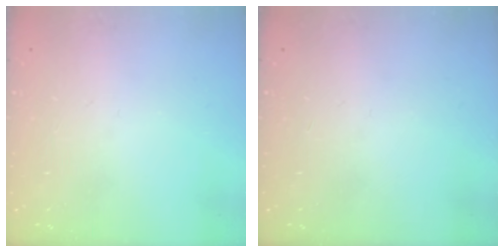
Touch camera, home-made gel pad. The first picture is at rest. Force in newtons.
{"total": 0.0}